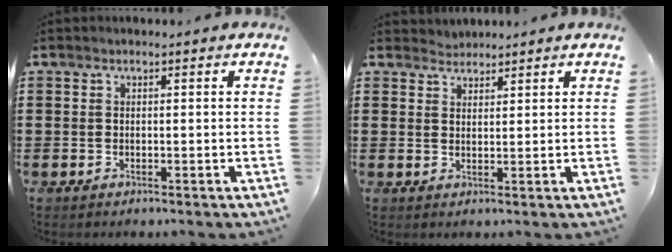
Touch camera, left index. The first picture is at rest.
{"total": 1.7, "force": [1.6, 0.3, -0.6], "torque": [0.005, 0.004, 0.033]}